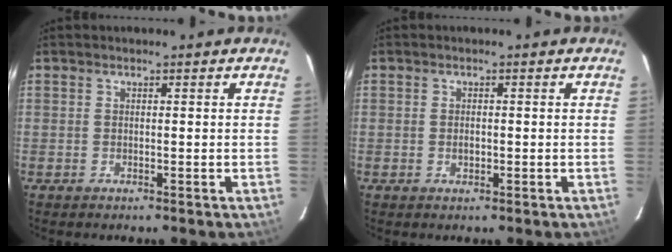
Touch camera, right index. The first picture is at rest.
{"total": 1.4, "force": [-0.2, 0.9, 1.0], "torque": [-0.017, 0.002, -0.003]}